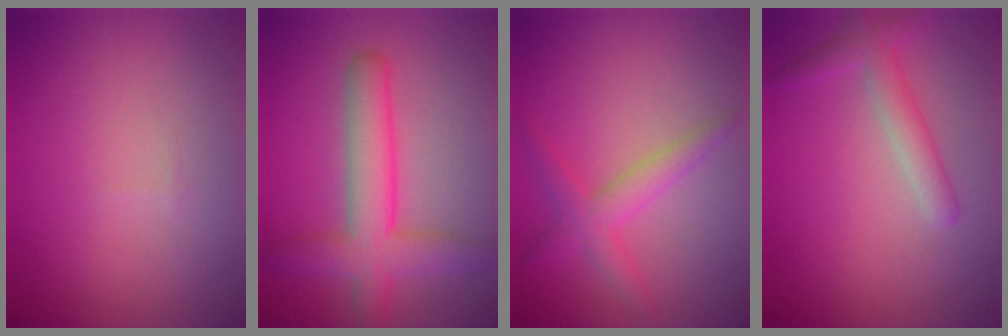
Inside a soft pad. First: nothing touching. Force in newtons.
{"total": 4.6, "press": 4.5, "slide": 0.2}
{"total": 2.1, "press": 2.1, "slide": 0.1}
{"total": 2.6, "press": 2.6, "slide": 0.1}